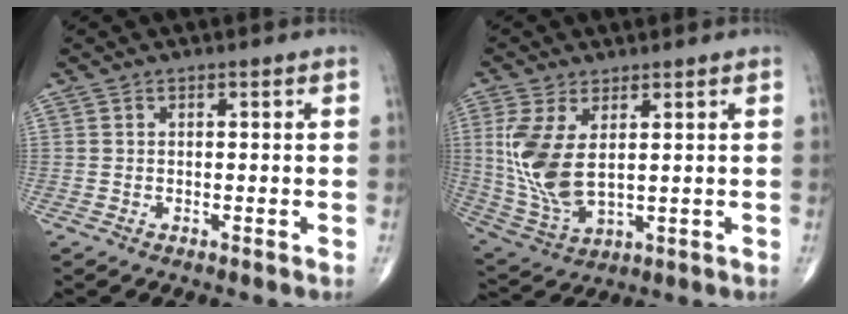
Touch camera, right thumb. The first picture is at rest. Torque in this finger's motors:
{"motor_torque": [1.32, 2.06, 1.60, 0.52, 0.18]}